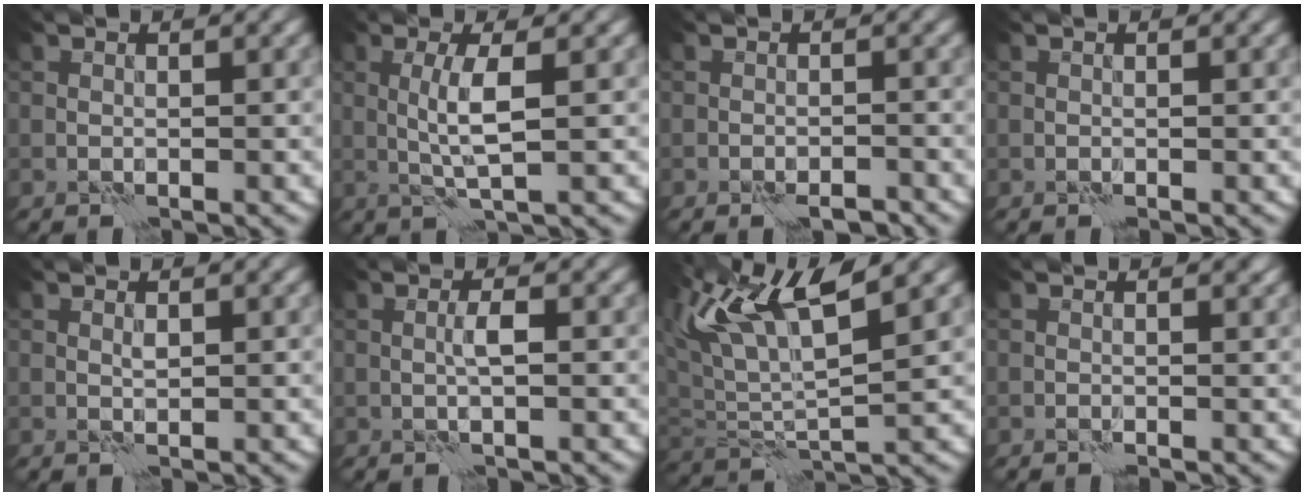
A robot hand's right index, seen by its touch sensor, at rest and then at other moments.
{"total": 3.3, "force": [0.3, 0.5, 3.2], "torque": [-0.065, 0.006, 0.008]}
{"total": 2.2, "force": [-1.8, 0.4, 1.2], "torque": [-0.019, 0.004, -0.026]}
{"total": 0.0}
{"total": 0.5, "force": [0.3, 0.2, 0.4], "torque": [-0.011, 0.003, 0.007]}
{"total": 1.5, "force": [0.0, 0.2, 1.5], "torque": [-0.031, 0.008, 0.001]}
{"total": 10.6, "force": [5.9, 3.0, 8.3], "torque": [-0.179, 0.021, 0.112]}
{"total": 0.5, "force": [0.3, 0.2, 0.4], "torque": [-0.002, -0.002, 0.004]}